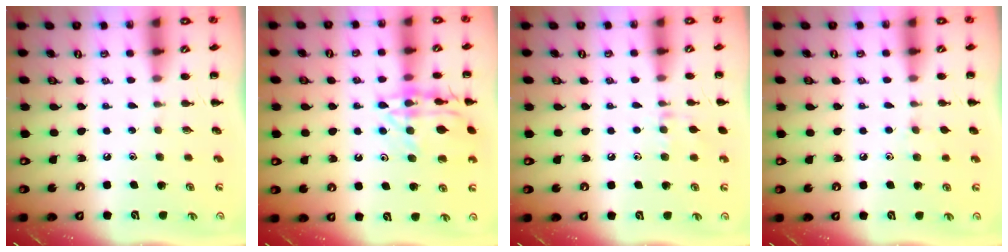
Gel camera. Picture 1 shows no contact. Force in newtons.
{"total": 16.1, "press": 16.1, "slide": 0.8}
{"total": 7.0, "press": 6.7, "slide": 2.1}
{"total": 4.6, "press": 4.3, "slide": 1.5}